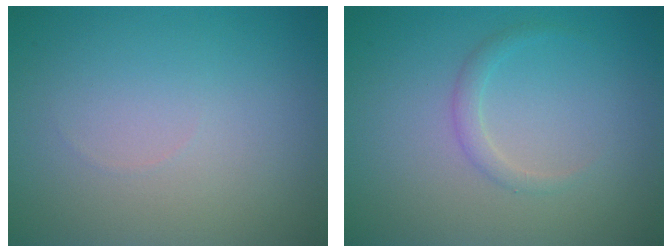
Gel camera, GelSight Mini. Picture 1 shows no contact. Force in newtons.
{"total": 1.2, "press": 1.2, "slide": 0.0}